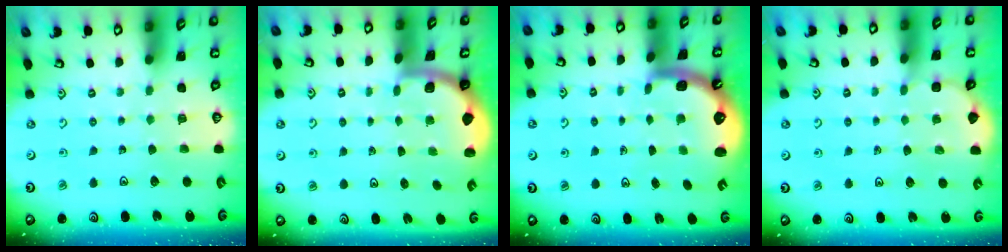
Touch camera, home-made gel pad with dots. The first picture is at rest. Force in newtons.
{"total": 1.6, "press": 1.6, "slide": 0.1}
{"total": 1.4, "press": 1.3, "slide": 0.6}
{"total": 2.9, "press": 2.9, "slide": 0.2}